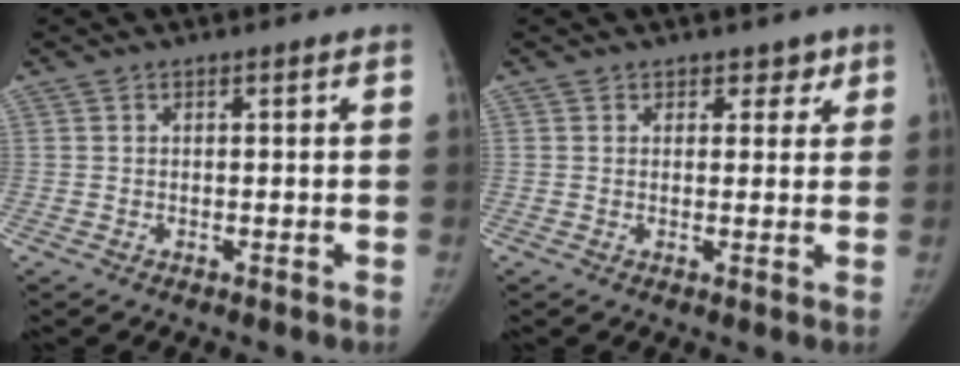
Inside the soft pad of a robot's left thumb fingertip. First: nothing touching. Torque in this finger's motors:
{"motor_torque": [-0.26, -0.03, 0.08, 0.03, -0.07]}